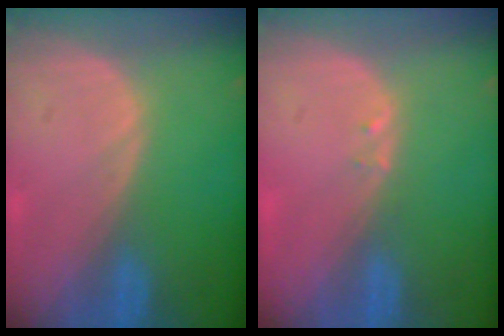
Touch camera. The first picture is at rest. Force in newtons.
{"total": 0.6, "press": 0.6, "slide": 0.2}